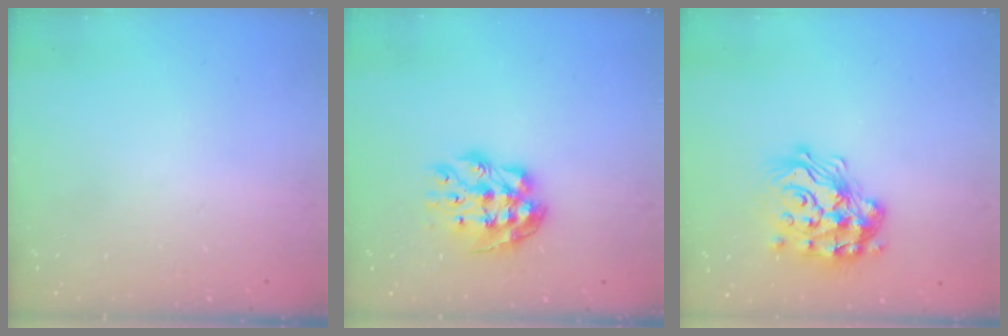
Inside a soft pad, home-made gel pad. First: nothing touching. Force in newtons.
{"total": 10.4, "press": 10.4, "slide": 1.1}
{"total": 20.7, "press": 20.7, "slide": 1.2}